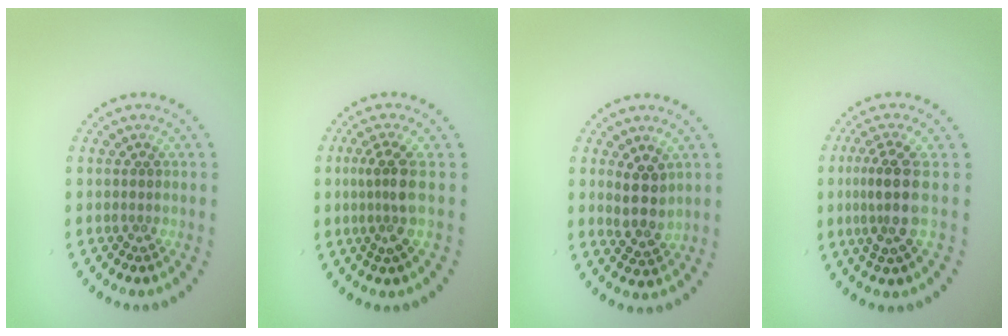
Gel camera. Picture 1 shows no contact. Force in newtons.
{"total": 2.7, "press": 2.0, "slide": 1.8}
{"total": 2.9, "press": 2.6, "slide": 1.4}
{"total": 3.6, "press": 3.0, "slide": 2.1}